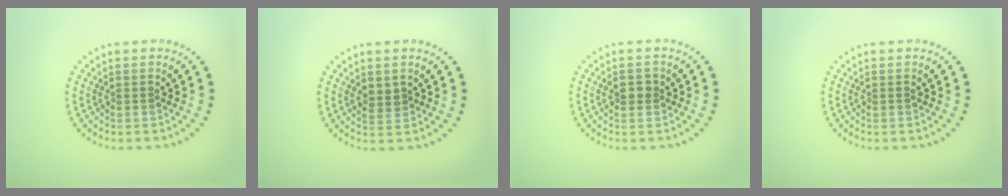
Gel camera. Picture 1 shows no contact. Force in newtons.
{"total": 1.4, "press": 1.3, "slide": 0.5}
{"total": 1.5, "press": 1.4, "slide": 0.5}
{"total": 0.0}